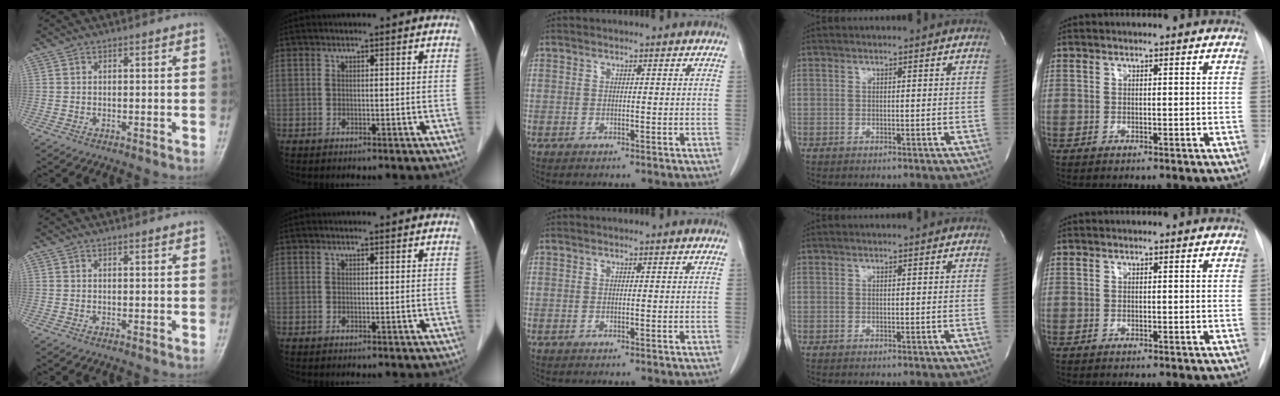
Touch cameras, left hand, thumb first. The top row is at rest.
{"thumb": {"total": 0.7, "force": [0.6, 0.0, 0.3], "torque": [-0.005, -0.003, 0.010]}, "index": {"total": 0.7, "force": [0.7, -0.1, 0.0], "torque": [-0.006, -0.003, 0.009]}}